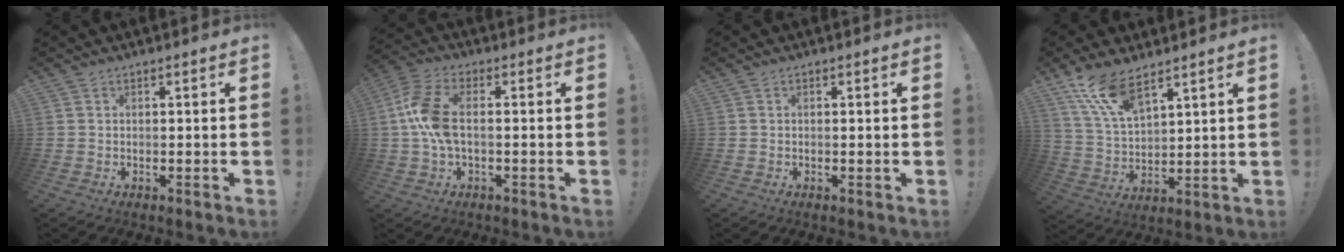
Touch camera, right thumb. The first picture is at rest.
{"total": 10.7, "force": [-0.1, 5.2, 9.3], "torque": [-0.201, 0.003, 0.001]}
{"total": 0.0}
{"total": 11.9, "force": [9.1, 3.8, 6.7], "torque": [-0.141, -0.048, 0.172]}